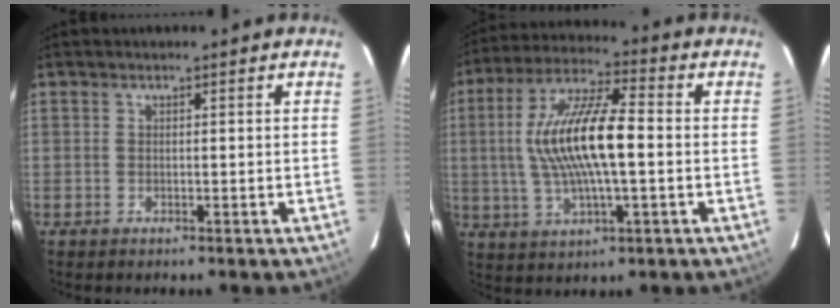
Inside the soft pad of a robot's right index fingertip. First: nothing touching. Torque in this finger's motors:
{"motor_torque": [1.56, 0.21, 1.05, 0.21]}